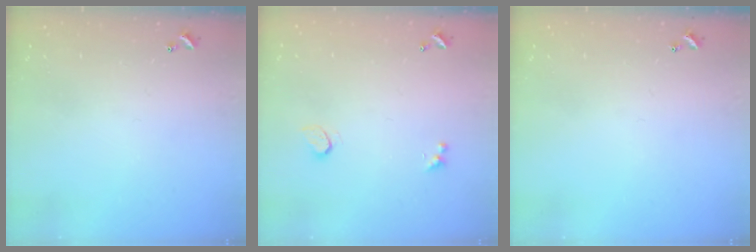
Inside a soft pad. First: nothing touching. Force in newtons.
{"total": 0.9, "press": 0.8, "slide": 0.4}
{"total": 0.0}